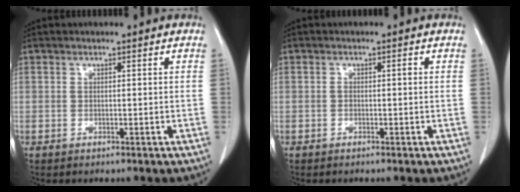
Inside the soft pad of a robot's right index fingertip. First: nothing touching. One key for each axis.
{"total": 0.8, "fx": -0.1, "fy": 0.4, "fz": 0.7, "tx": -0.009, "ty": 0.004, "tz": 0.000}